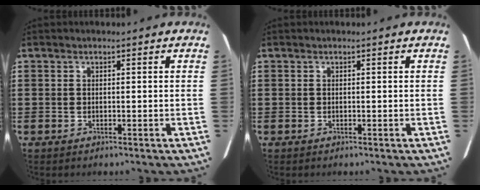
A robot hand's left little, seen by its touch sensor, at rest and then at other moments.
{"total": 0.0}